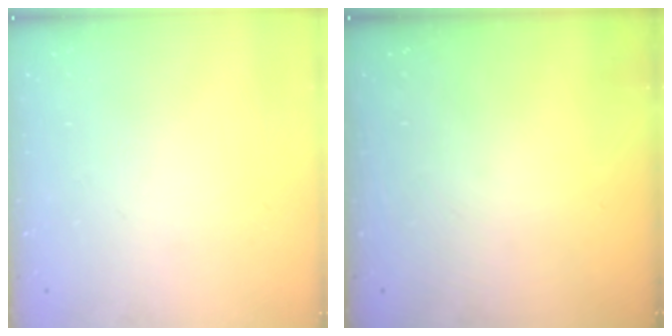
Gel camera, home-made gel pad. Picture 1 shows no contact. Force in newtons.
{"total": 0.0}